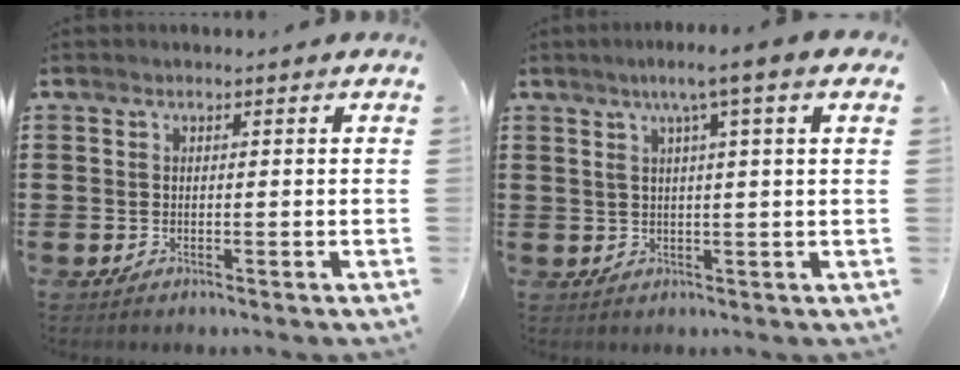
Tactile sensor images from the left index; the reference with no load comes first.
{"total": 4.3, "force": [1.7, -0.7, 3.9], "torque": [-0.079, -0.003, 0.022]}